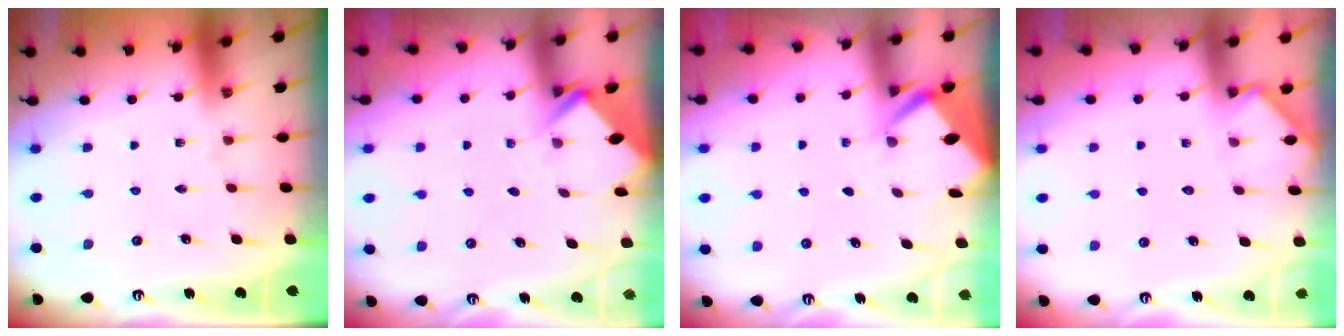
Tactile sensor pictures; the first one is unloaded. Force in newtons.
{"total": 2.7, "press": 2.7, "slide": 0.2}
{"total": 2.6, "press": 2.6, "slide": 0.3}
{"total": 3.1, "press": 3.1, "slide": 0.4}